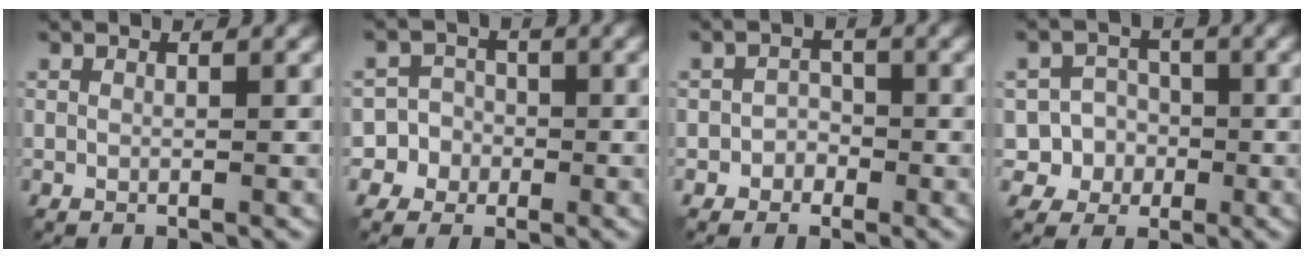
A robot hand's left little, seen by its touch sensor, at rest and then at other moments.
{"total": 4.5, "force": [-1.9, 4.1, 0.1], "torque": [0.023, 0.007, -0.047]}
{"total": 1.6, "force": [-0.8, 1.4, 0.3], "torque": [0.006, 0.007, -0.019]}
{"total": 4.6, "force": [-1.5, 4.3, 0.6], "torque": [0.016, 0.008, -0.039]}